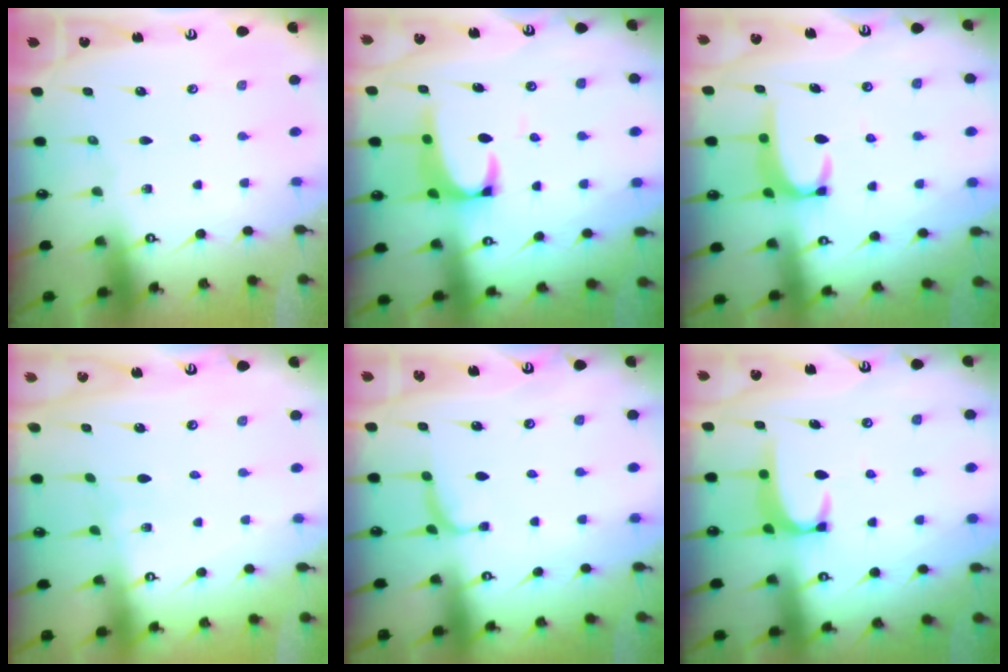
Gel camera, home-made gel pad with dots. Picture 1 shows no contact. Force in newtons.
{"total": 2.3, "press": 2.1, "slide": 0.9}
{"total": 3.0, "press": 2.9, "slide": 0.6}
{"total": 3.8, "press": 3.8, "slide": 0.3}
{"total": 0.8, "press": 0.5, "slide": 0.6}
{"total": 2.0, "press": 2.0, "slide": 0.5}